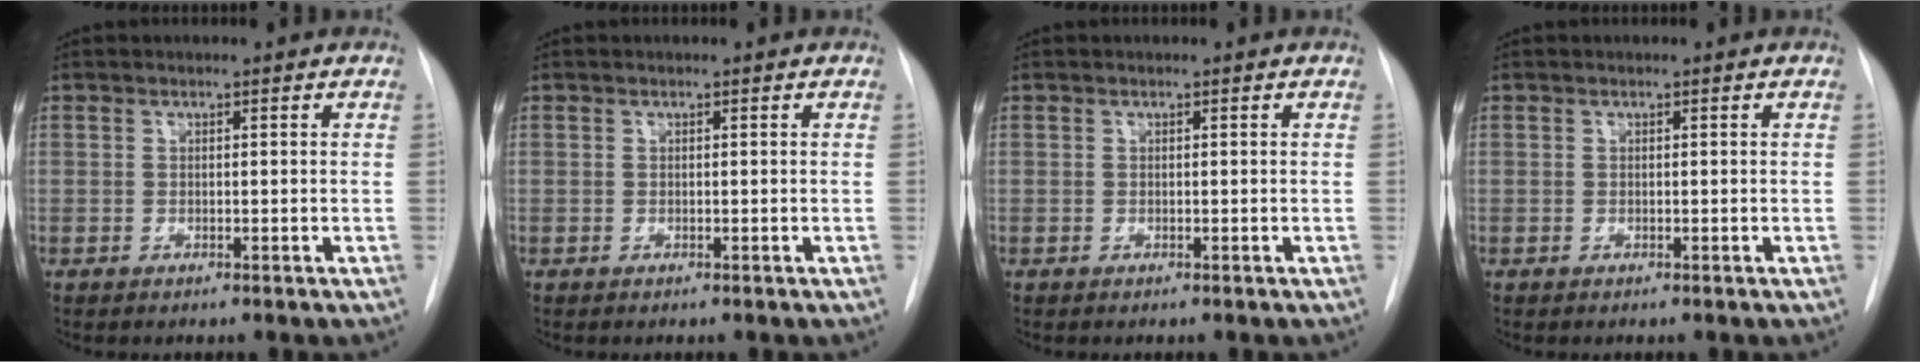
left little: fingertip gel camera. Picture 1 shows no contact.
{"total": 0.0}
{"total": 0.0}
{"total": 0.0}